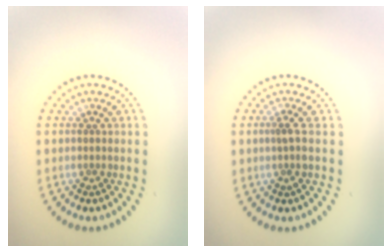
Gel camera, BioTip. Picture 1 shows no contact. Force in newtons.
{"total": 1.3, "press": 1.1, "slide": 0.7}